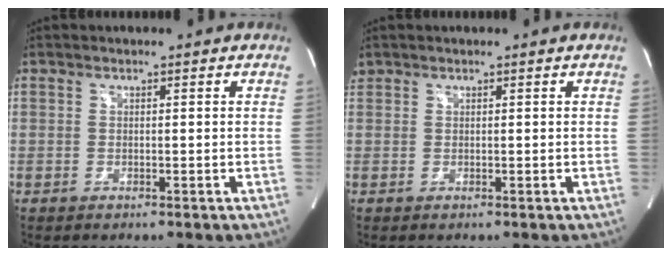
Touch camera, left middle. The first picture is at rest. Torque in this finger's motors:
{"motor_torque": [0.04, -0.02, 0.08, 0.02]}